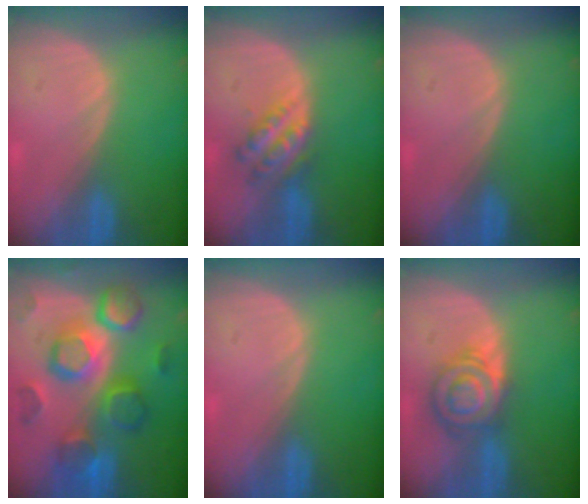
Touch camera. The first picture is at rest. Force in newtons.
{"total": 5.7, "press": 5.0, "slide": 2.6}
{"total": 0.0}
{"total": 12.3, "press": 12.3, "slide": 1.0}
{"total": 0.0}
{"total": 6.7, "press": 6.7, "slide": 0.1}